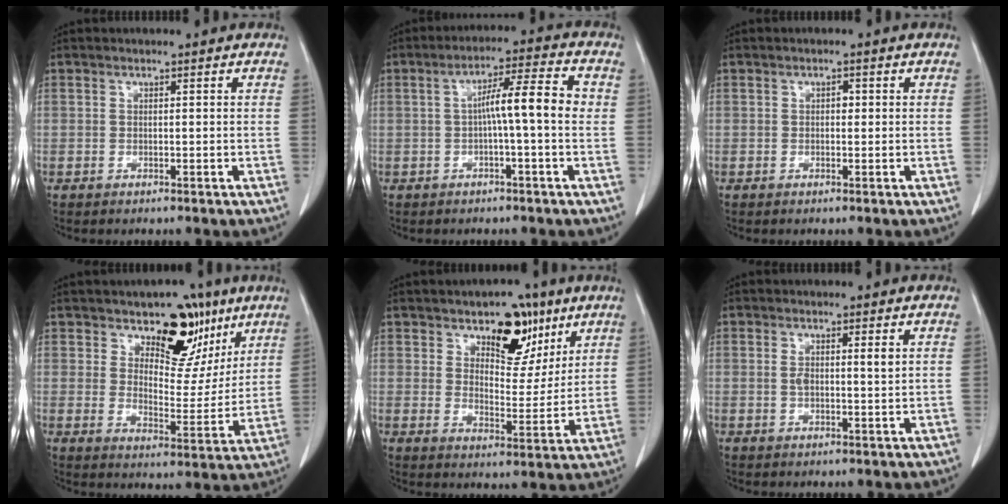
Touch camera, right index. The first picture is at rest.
{"total": 7.3, "force": [-0.2, 0.1, 7.3], "torque": [-0.115, 0.021, -0.003]}
{"total": 0.9, "force": [0.1, 0.6, 0.7], "torque": [-0.007, 0.004, 0.000]}
{"total": 11.9, "force": [7.5, 6.3, 6.8], "torque": [-0.079, -0.005, 0.119]}
{"total": 10.2, "force": [6.2, 5.5, 6.0], "torque": [-0.079, 0.001, 0.099]}
{"total": 2.9, "force": [0.8, 0.6, 2.7], "torque": [-0.053, 0.004, 0.014]}